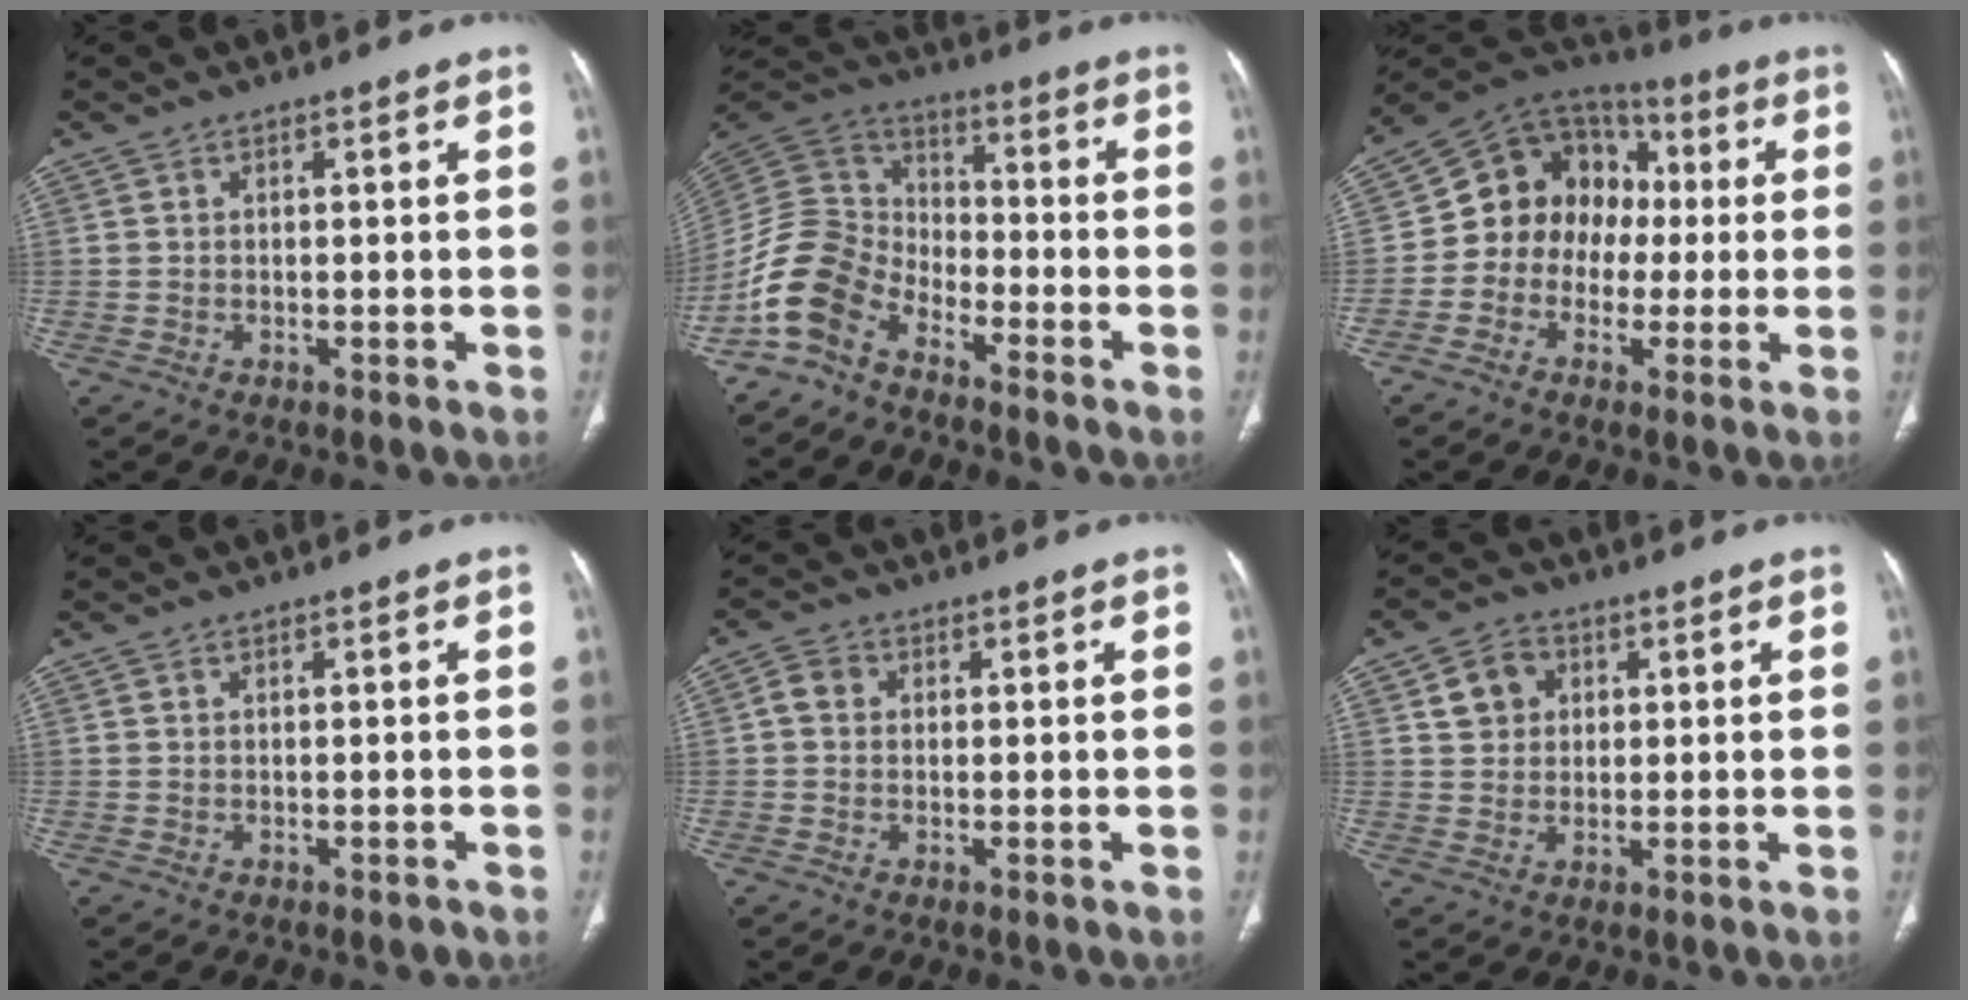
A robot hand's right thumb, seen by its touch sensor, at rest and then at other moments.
{"total": 11.9, "force": [-8.0, 7.1, 5.2], "torque": [-0.103, 0.074, -0.174]}
{"total": 15.0, "force": [-0.3, 12.6, 8.1], "torque": [-0.086, 0.045, -0.017]}
{"total": 0.7, "force": [-0.4, 0.3, 0.5], "torque": [-0.006, 0.004, -0.002]}
{"total": 2.8, "force": [0.3, 2.4, 1.4], "torque": [-0.023, 0.009, 0.004]}
{"total": 5.5, "force": [1.9, 4.6, 2.4], "torque": [-0.020, 0.001, 0.032]}